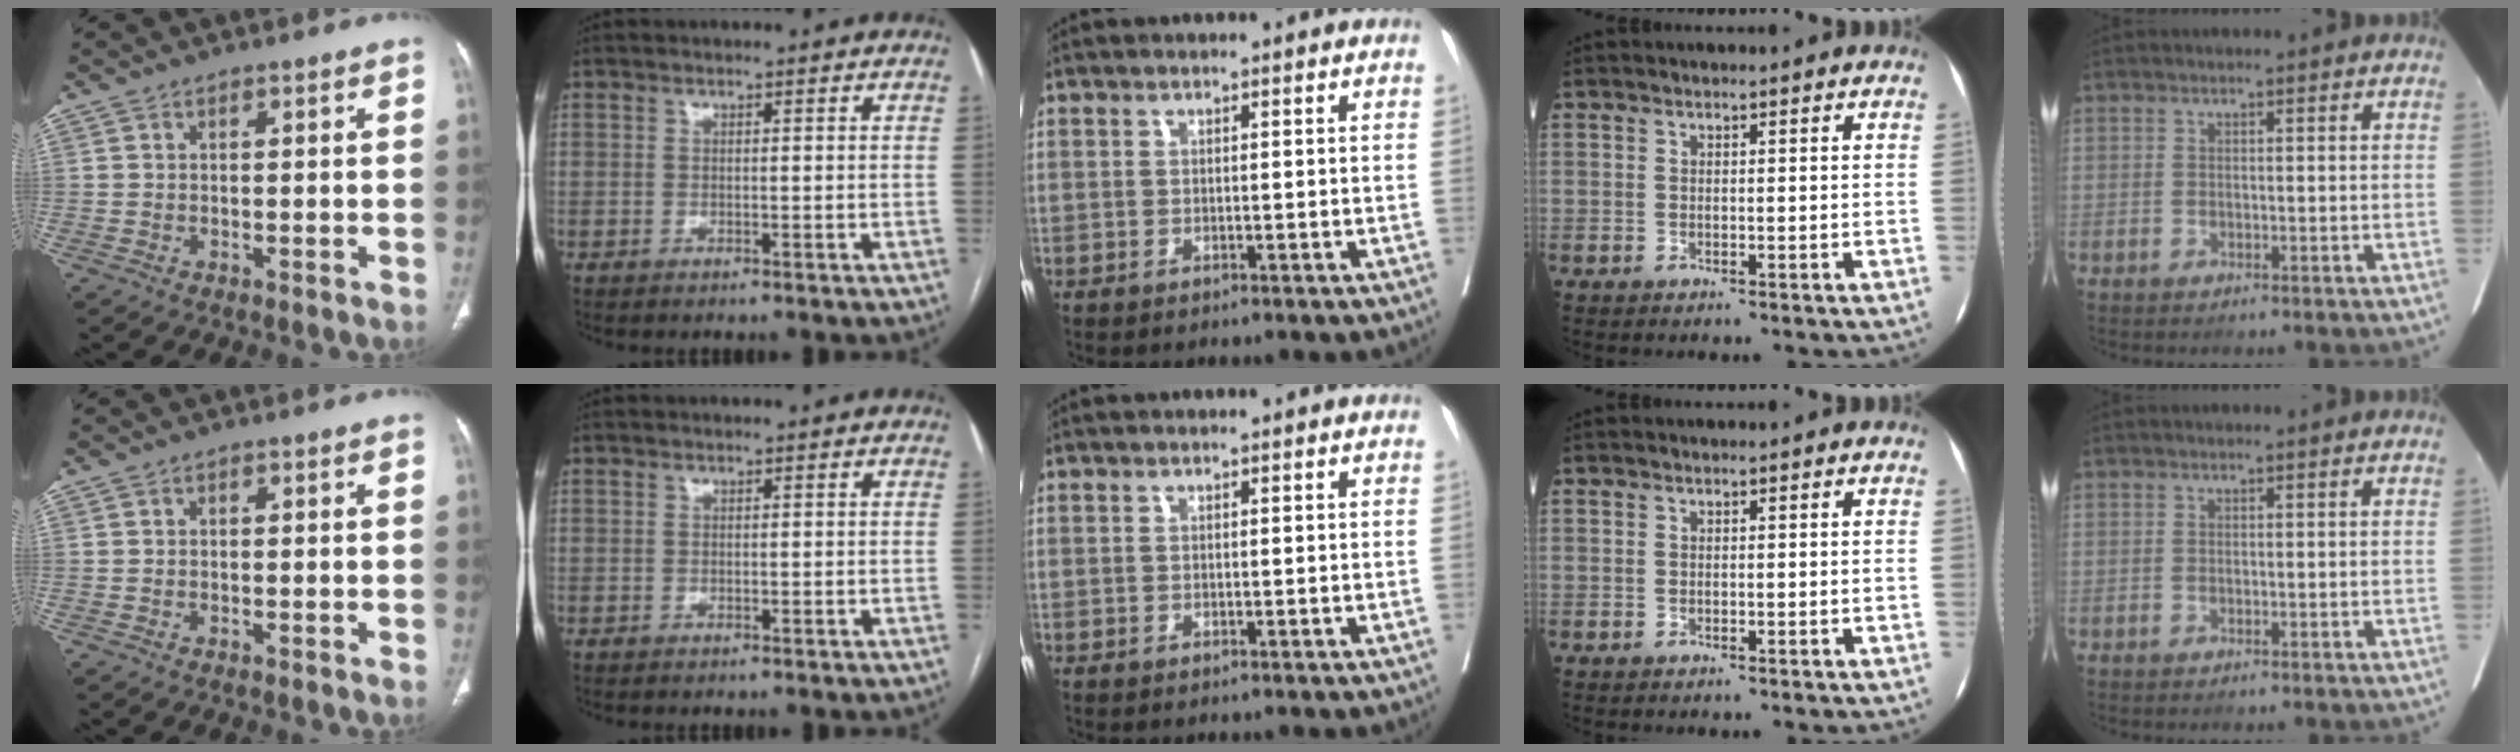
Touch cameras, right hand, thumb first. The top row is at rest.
{}